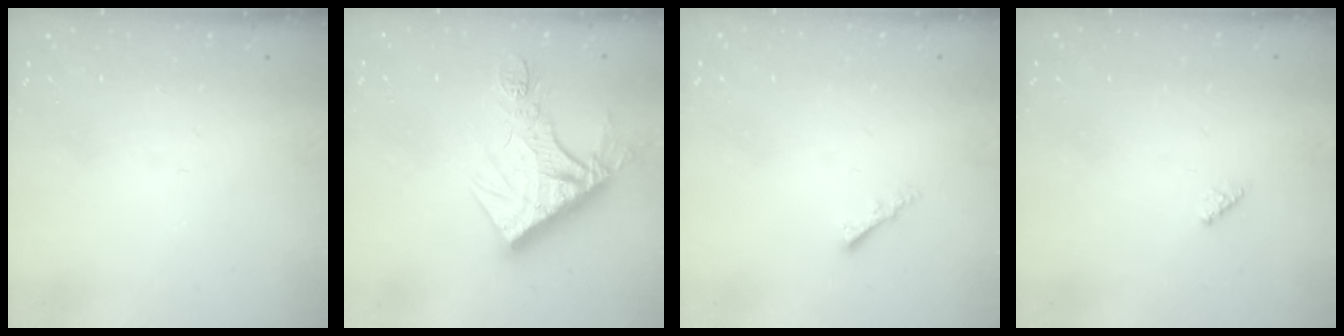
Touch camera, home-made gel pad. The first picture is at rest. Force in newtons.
{"total": 13.1, "press": 13.1, "slide": 1.4}
{"total": 1.9, "press": 1.9, "slide": 0.4}
{"total": 2.3, "press": 2.3, "slide": 0.4}